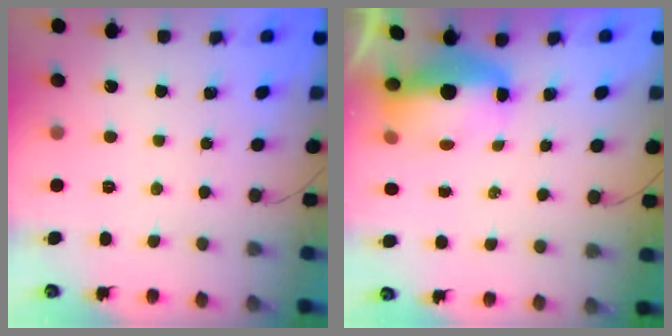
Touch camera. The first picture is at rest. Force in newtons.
{"total": 6.5, "press": 6.4, "slide": 0.6}